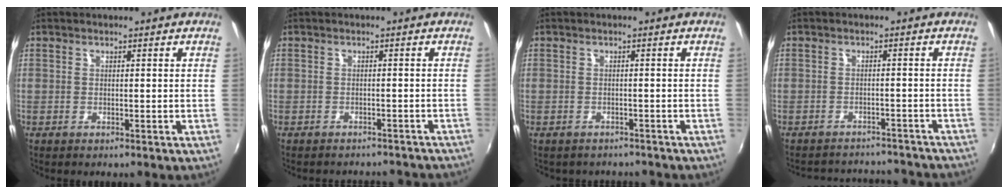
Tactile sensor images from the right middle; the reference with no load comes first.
{"total": 10.6, "force": [-9.8, 2.6, 3.3], "torque": [-0.068, -0.015, -0.115]}
{"total": 4.4, "force": [-3.9, 1.6, 1.2], "torque": [-0.032, -0.022, -0.048]}
{"total": 17.0, "force": [-15.5, 4.5, 5.4], "torque": [-0.107, 0.001, -0.187]}